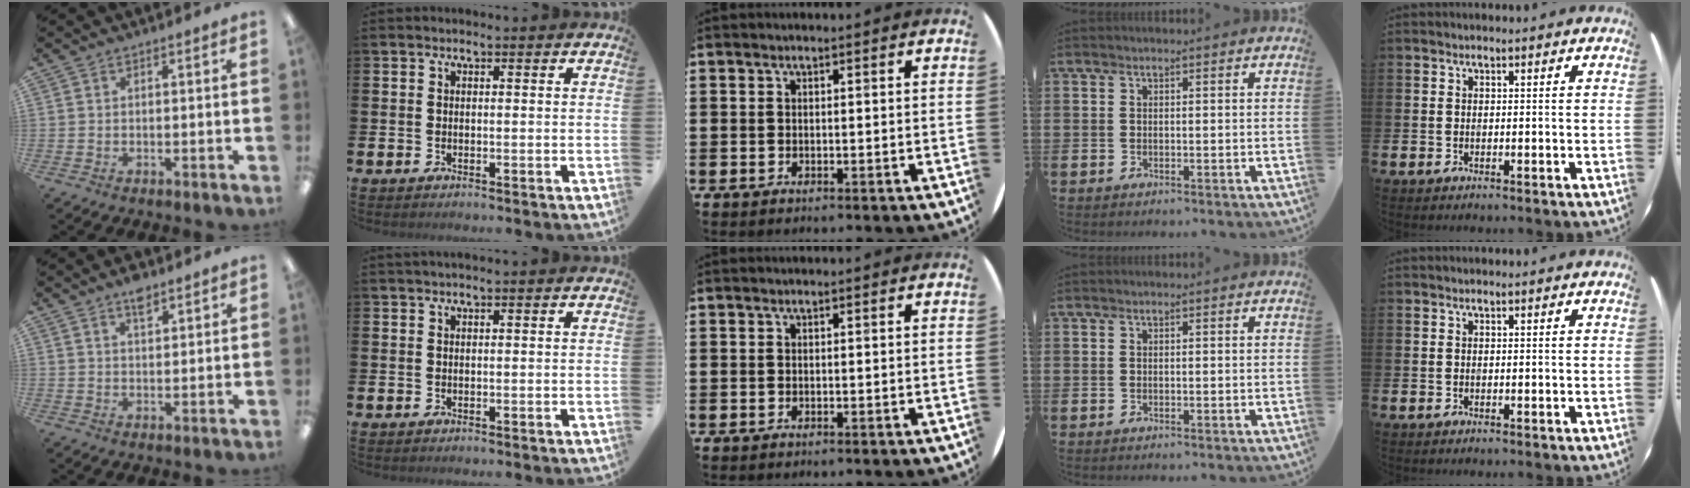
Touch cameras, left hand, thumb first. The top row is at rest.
{"thumb": {"total": 4.1, "force": [3.0, 1.6, 2.3], "torque": [-0.035, -0.008, 0.051]}, "index": {"total": 0.6, "force": [0.4, -0.1, 0.4], "torque": [-0.012, 0.003, 0.008]}}